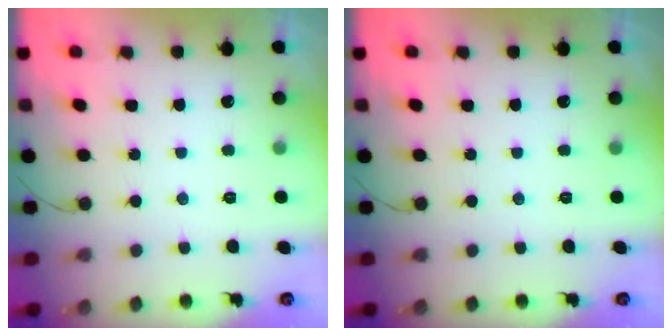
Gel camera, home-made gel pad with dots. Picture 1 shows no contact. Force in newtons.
{"total": 0.0}